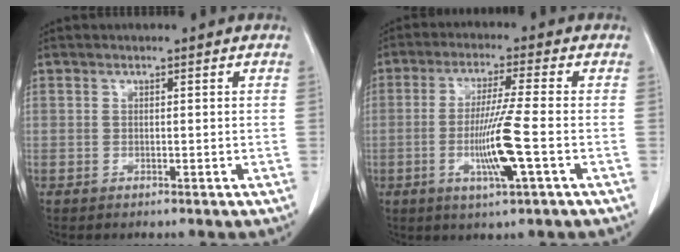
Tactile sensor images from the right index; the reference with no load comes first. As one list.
[{"total": 8.9, "force": [-2.4, -0.8, 8.5], "torque": [-0.166, -0.013, -0.045]}]